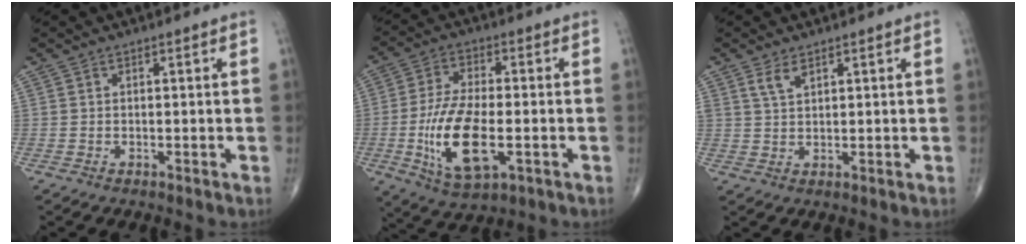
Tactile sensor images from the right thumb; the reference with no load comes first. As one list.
[{"total": 14.5, "force": [-3.2, 6.3, 12.6], "torque": [-0.245, 0.001, -0.052]}, {"total": 2.9, "force": [1.8, 1.3, 1.8], "torque": [-0.034, -0.006, 0.041]}]